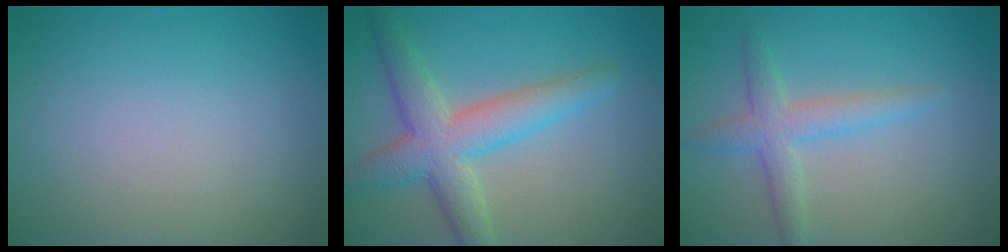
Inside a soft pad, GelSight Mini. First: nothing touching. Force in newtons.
{"total": 5.6, "press": 5.6, "slide": 0.1}
{"total": 2.9, "press": 2.9, "slide": 0.0}